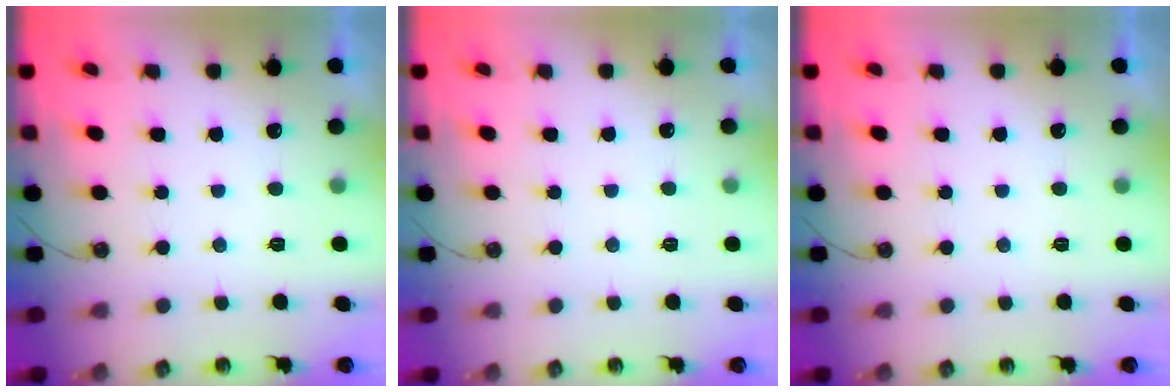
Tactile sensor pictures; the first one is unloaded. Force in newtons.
{"total": 1.8, "press": 1.8, "slide": 0.4}
{"total": 0.0}